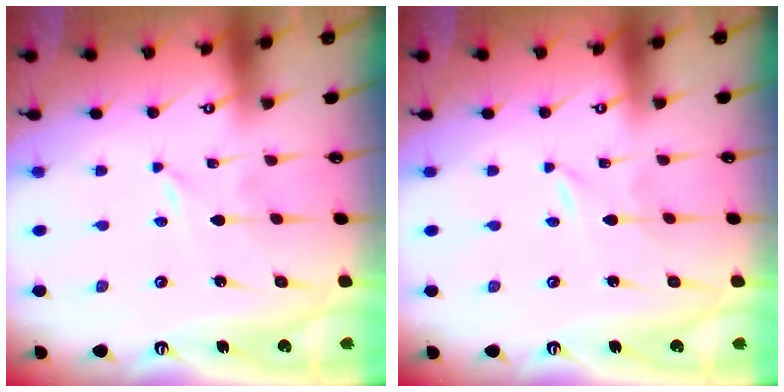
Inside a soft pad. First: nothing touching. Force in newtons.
{"total": 0.0}